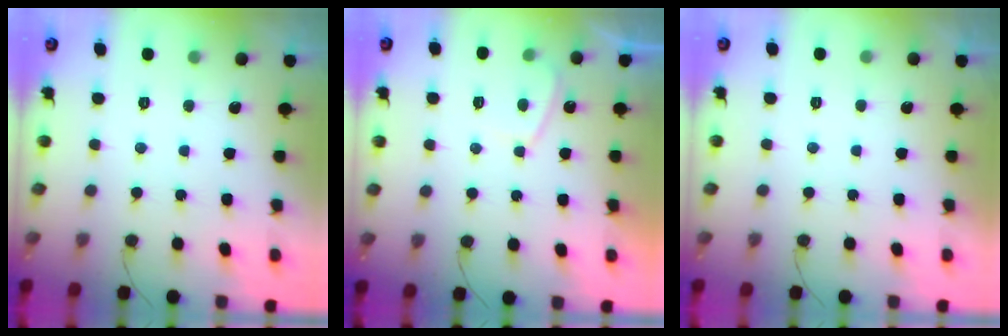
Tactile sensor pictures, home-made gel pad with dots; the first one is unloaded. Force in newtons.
{"total": 2.5, "press": 2.4, "slide": 0.7}
{"total": 2.3, "press": 2.2, "slide": 0.3}